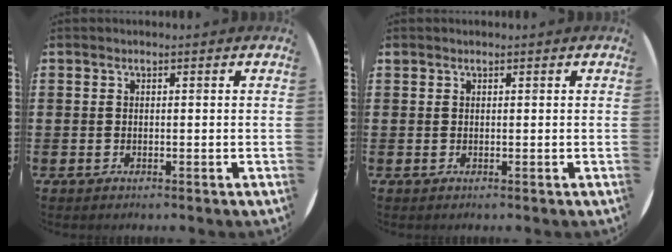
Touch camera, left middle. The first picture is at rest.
{"total": 0.0}